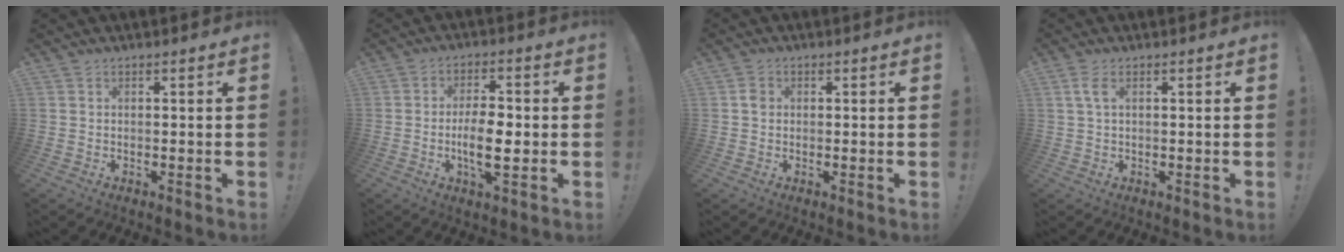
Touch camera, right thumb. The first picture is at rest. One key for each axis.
{"total": 9.7, "fx": -1.8, "fy": 3.6, "fz": 8.8, "tx": -0.148, "ty": -0.005, "tz": -0.035}
{"total": 2.0, "fx": 0.0, "fy": 1.8, "fz": 0.8, "tx": -0.002, "ty": 0.000, "tz": -0.002}
{"total": 3.2, "fx": 1.1, "fy": 1.2, "fz": 2.8, "tx": -0.050, "ty": 0.000, "tz": 0.019}